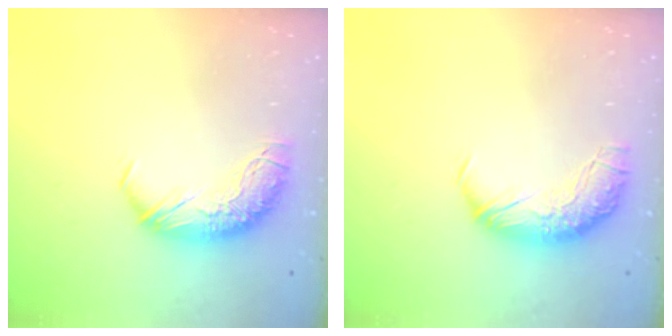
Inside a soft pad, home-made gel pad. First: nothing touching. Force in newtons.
{"total": 2.5, "press": 1.2, "slide": 2.2}